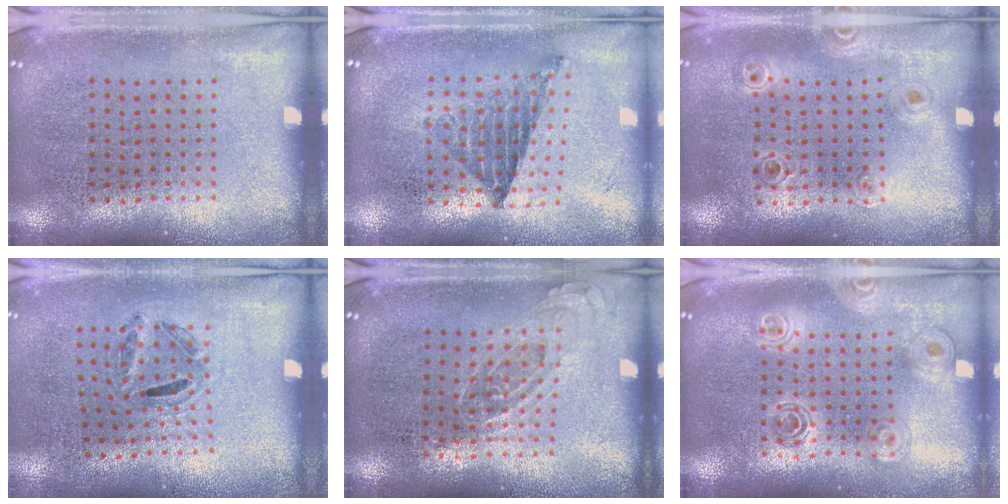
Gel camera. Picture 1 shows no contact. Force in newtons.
{"total": 0.7, "press": 0.7, "slide": 0.1}
{"total": 0.9, "press": 0.9, "slide": 0.0}
{"total": 1.1, "press": 0.6, "slide": 0.9}
{"total": 0.7, "press": 0.7, "slide": 0.3}
{"total": 1.6, "press": 1.4, "slide": 0.8}